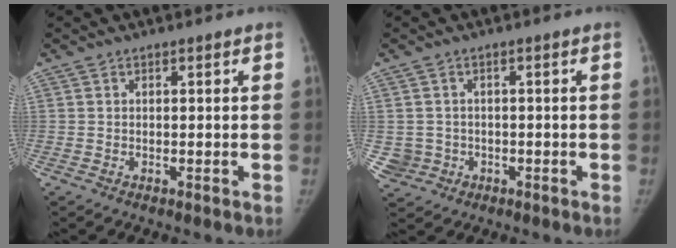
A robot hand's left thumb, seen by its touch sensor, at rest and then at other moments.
{"total": 3.9, "force": [-0.6, 3.8, 0.6], "torque": [0.003, 0.007, -0.004]}